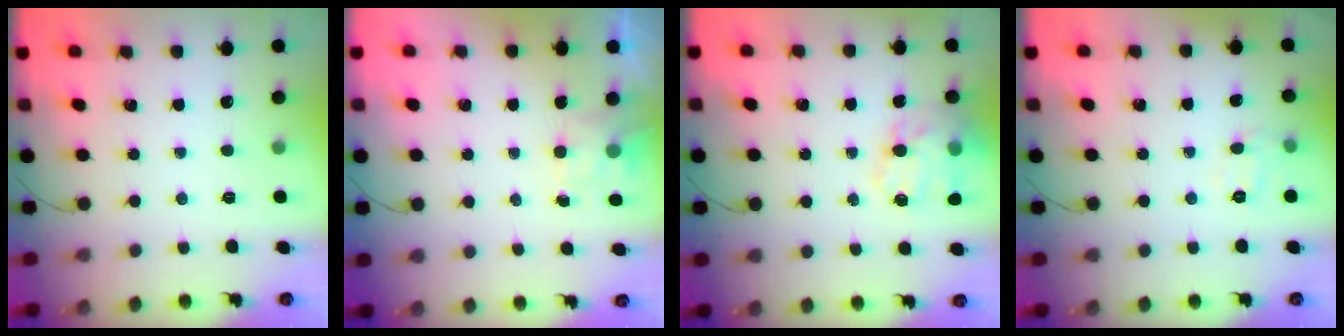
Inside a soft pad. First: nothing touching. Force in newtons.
{"total": 2.5, "press": 2.1, "slide": 1.4}
{"total": 16.9, "press": 16.5, "slide": 3.4}
{"total": 6.9, "press": 6.8, "slide": 1.3}